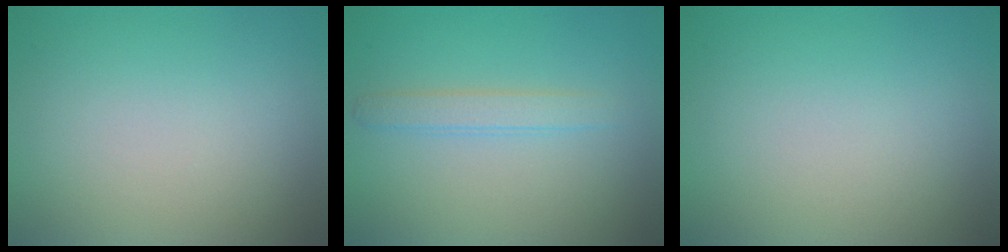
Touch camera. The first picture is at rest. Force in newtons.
{"total": 1.8, "press": 1.8, "slide": 0.0}
{"total": 0.0}